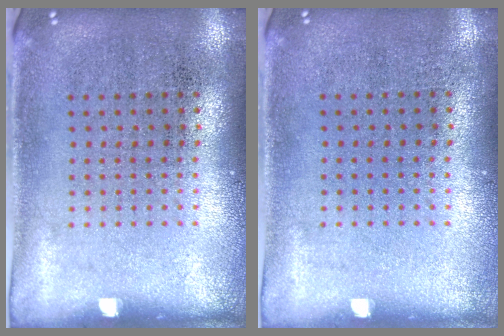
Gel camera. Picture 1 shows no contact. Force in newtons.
{"total": 0.0}